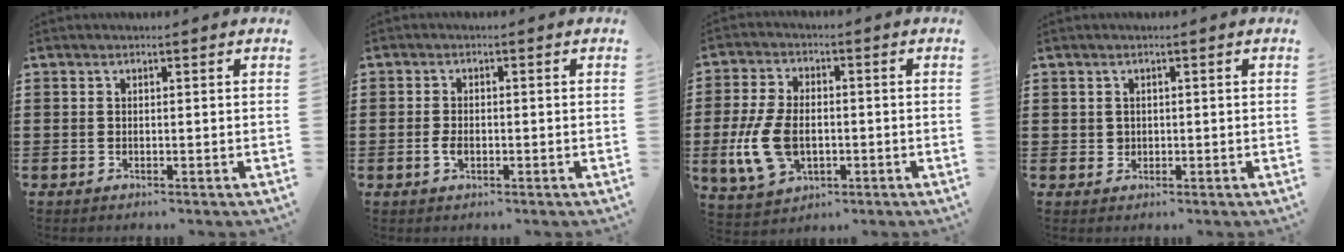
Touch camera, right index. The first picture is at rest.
{"total": 2.0, "force": [-0.6, 1.1, 1.5], "torque": [-0.036, -0.001, -0.013]}
{"total": 9.0, "force": [-1.6, 5.6, 6.8], "torque": [-0.167, 0.001, -0.034]}
{"total": 1.0, "force": [0.4, 1.0, 0.2], "torque": [-0.008, 0.003, 0.008]}